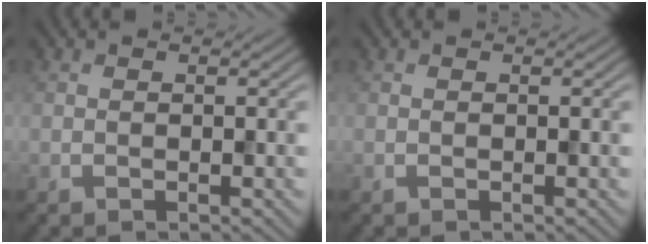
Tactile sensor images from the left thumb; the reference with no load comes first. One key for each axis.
{"total": 0.0}